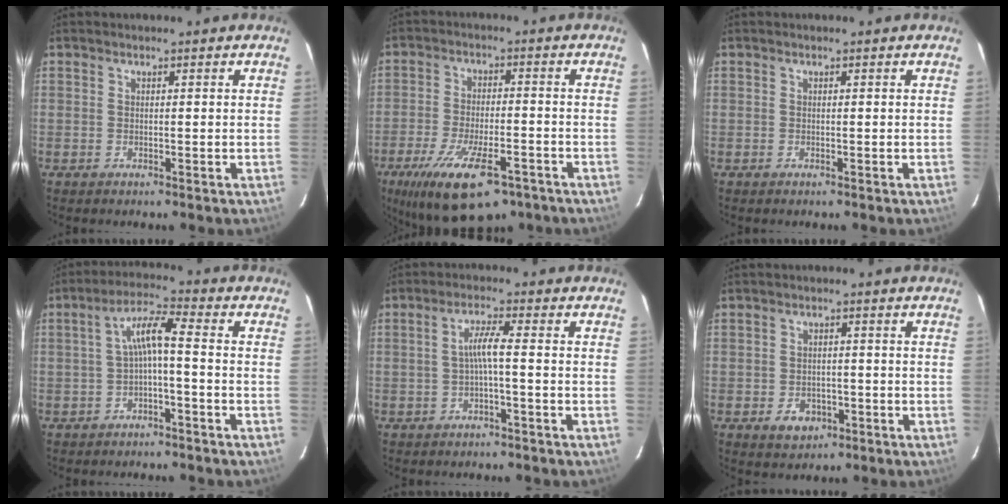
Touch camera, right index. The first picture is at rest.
{"total": 17.1, "force": [-10.8, 6.3, 11.7], "torque": [-0.226, -0.038, -0.169]}
{"total": 0.0}
{"total": 5.5, "force": [-1.4, 0.5, 5.3], "torque": [-0.115, 0.016, -0.024]}
{"total": 4.1, "force": [-1.3, -0.2, 3.9], "torque": [-0.083, 0.009, -0.022]}
{"total": 4.5, "force": [-2.1, 3.5, 1.8], "torque": [-0.039, 0.005, -0.021]}